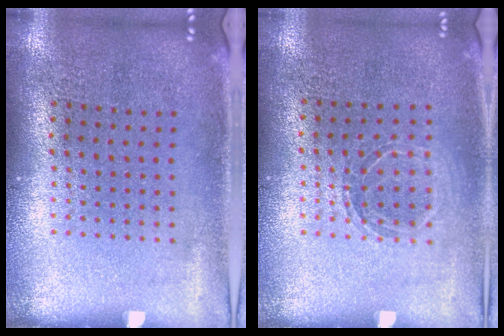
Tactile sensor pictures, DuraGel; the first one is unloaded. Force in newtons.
{"total": 1.1, "press": 1.0, "slide": 0.3}